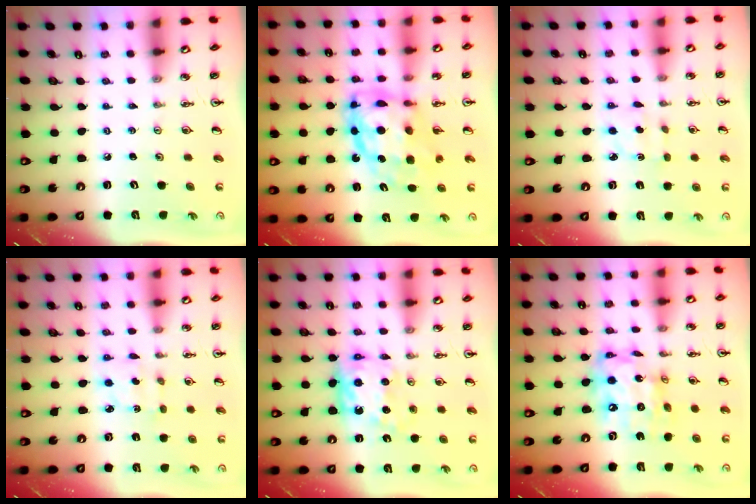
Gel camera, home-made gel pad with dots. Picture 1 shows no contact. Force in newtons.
{"total": 14.0, "press": 13.9, "slide": 1.2}
{"total": 2.9, "press": 2.8, "slide": 0.7}
{"total": 2.5, "press": 2.5, "slide": 0.2}
{"total": 11.0, "press": 11.0, "slide": 0.5}
{"total": 15.1, "press": 15.0, "slide": 1.4}